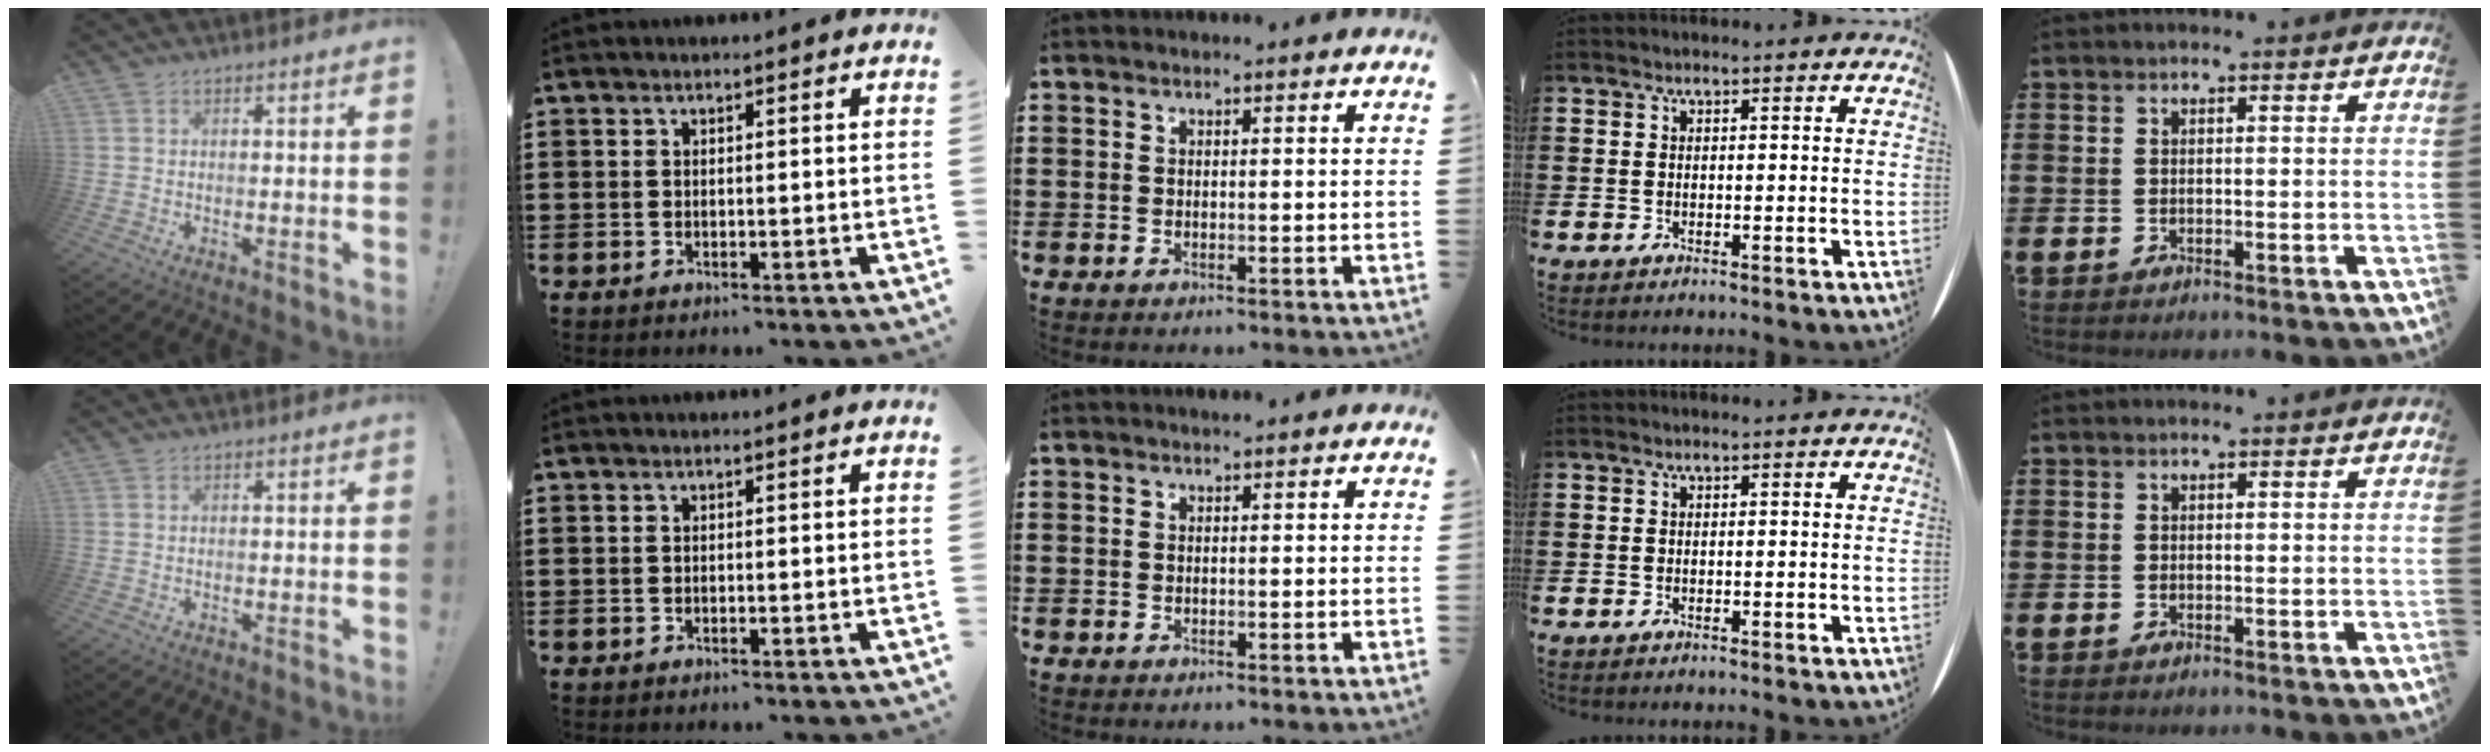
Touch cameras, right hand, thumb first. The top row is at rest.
{}